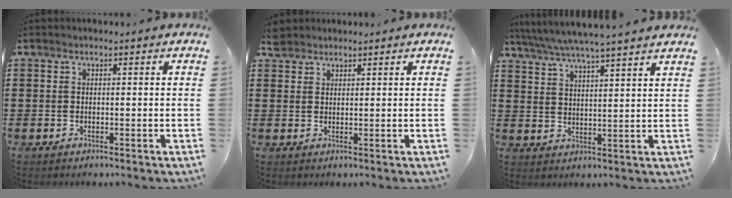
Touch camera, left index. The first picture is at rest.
{"total": 2.3, "force": [2.1, 1.0, 0.3], "torque": [-0.012, 0.006, 0.041]}
{"total": 5.0, "force": [4.6, -0.7, 1.9], "torque": [-0.055, -0.027, 0.078]}